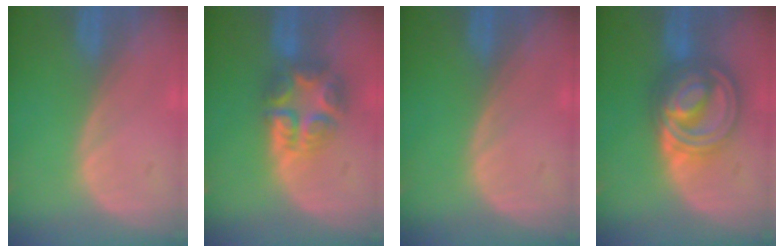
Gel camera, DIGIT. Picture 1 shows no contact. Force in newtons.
{"total": 7.6, "press": 6.7, "slide": 3.6}
{"total": 0.0}
{"total": 9.2, "press": 9.2, "slide": 0.7}